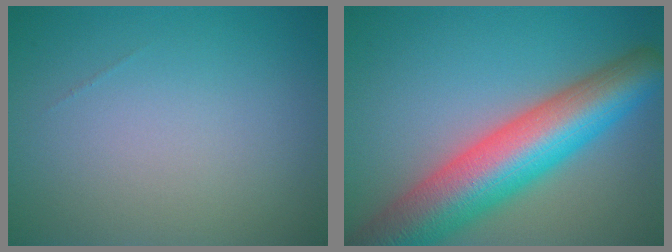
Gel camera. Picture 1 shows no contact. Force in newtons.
{"total": 11.6, "press": 11.6, "slide": 0.5}